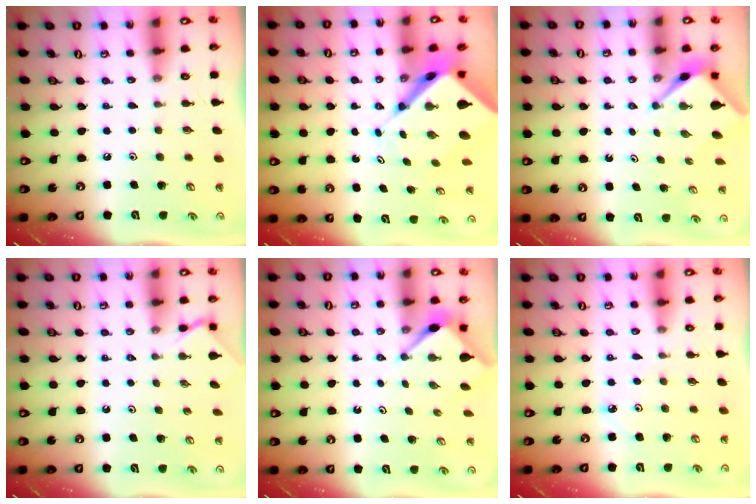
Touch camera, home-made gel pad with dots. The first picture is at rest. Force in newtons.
{"total": 8.9, "press": 8.9, "slide": 0.8}
{"total": 2.5, "press": 2.5, "slide": 0.1}
{"total": 2.4, "press": 2.4, "slide": 0.4}
{"total": 3.0, "press": 3.0, "slide": 0.3}
{"total": 2.3, "press": 2.3, "slide": 0.2}